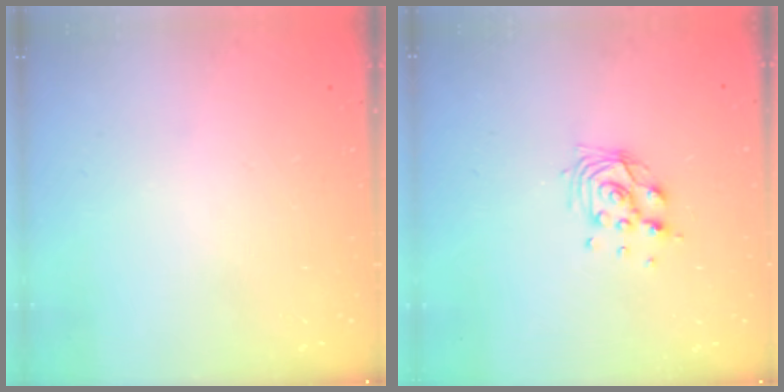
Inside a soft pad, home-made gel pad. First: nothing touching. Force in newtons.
{"total": 11.0, "press": 10.6, "slide": 2.9}